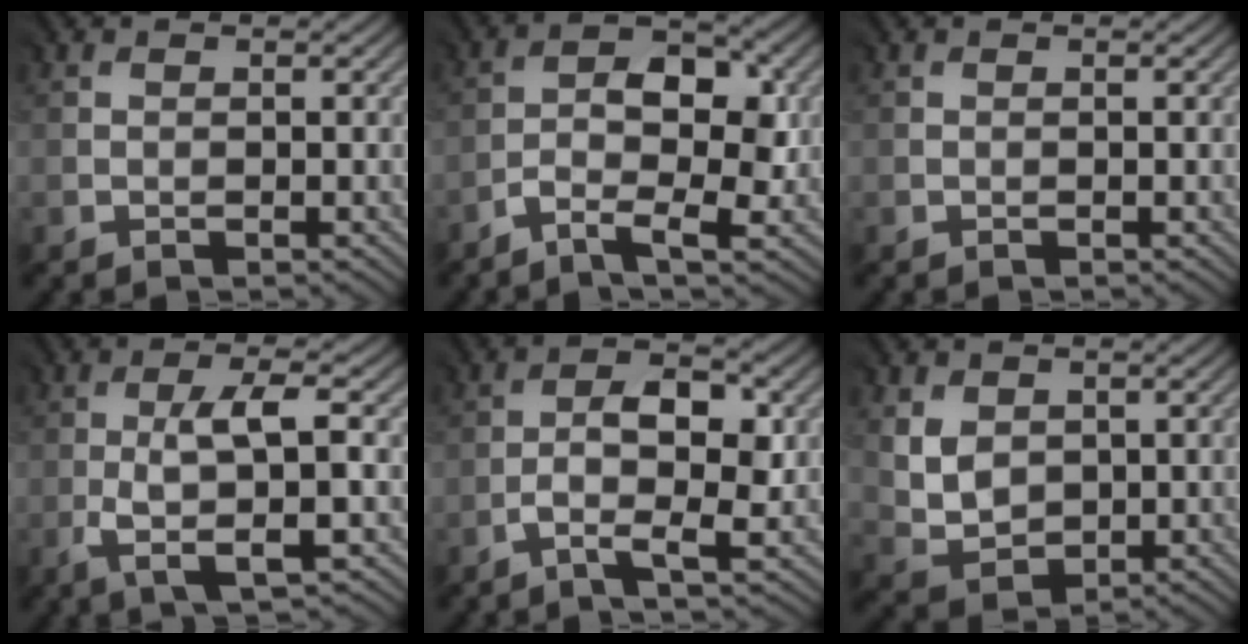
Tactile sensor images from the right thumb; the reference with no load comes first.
{"total": 5.5, "force": [-2.0, 2.2, 4.6], "torque": [-0.074, 0.009, -0.041]}
{"total": 0.0}
{"total": 5.8, "force": [-1.1, 1.0, 5.6], "torque": [-0.106, 0.004, -0.020]}
{"total": 5.0, "force": [-1.2, 1.6, 4.5], "torque": [-0.081, 0.011, -0.026]}
{"total": 5.1, "force": [1.6, 4.0, 2.8], "torque": [-0.072, -0.007, 0.036]}